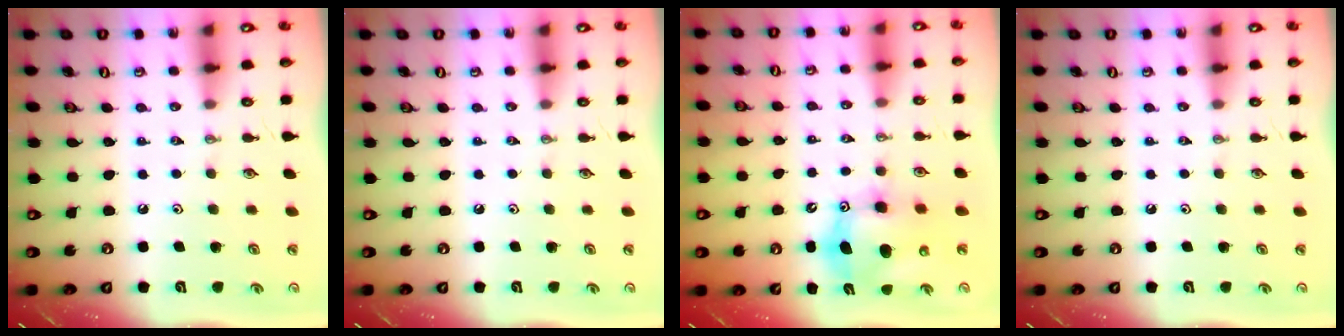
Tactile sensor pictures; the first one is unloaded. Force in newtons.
{"total": 0.0}
{"total": 10.3, "press": 10.0, "slide": 2.4}
{"total": 0.0}